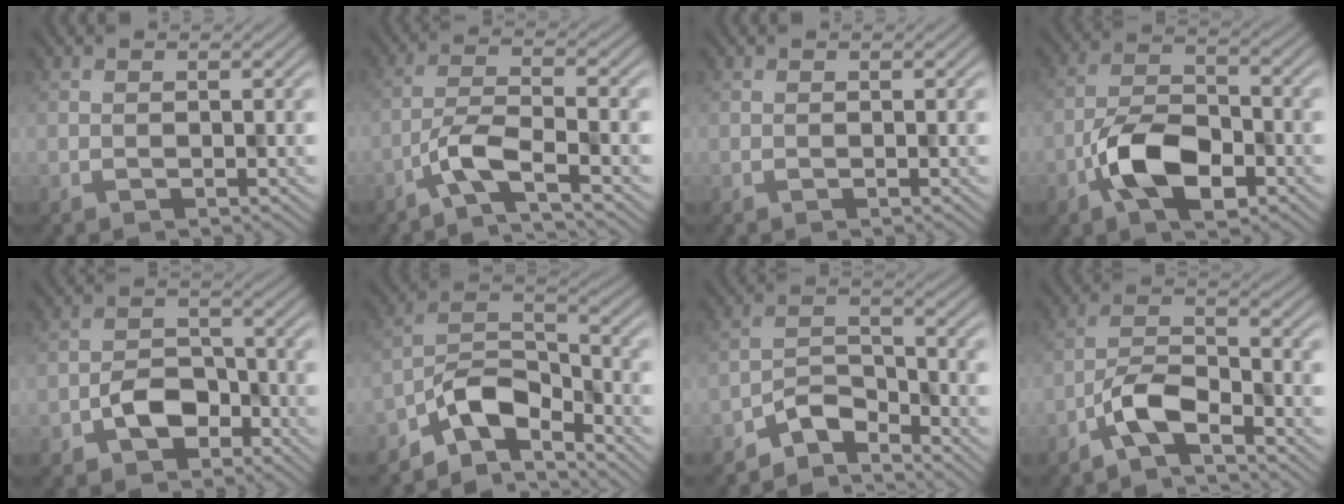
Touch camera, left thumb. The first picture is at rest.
{"total": 4.6, "force": [-3.0, 0.6, 3.4], "torque": [-0.063, 0.007, -0.071]}
{"total": 0.0}
{"total": 8.2, "force": [-3.8, 4.1, 6.0], "torque": [-0.112, 0.008, -0.084]}
{"total": 4.8, "force": [-2.7, 3.2, 2.4], "torque": [-0.037, 0.008, -0.056]}
{"total": 8.4, "force": [-6.1, 3.7, 4.5], "torque": [-0.064, 0.006, -0.136]}
{"total": 4.9, "force": [-4.4, 1.6, 1.5], "torque": [-0.023, 0.007, -0.094]}
{"total": 4.9, "force": [-3.4, 1.4, 3.1], "torque": [-0.062, 0.007, -0.081]}